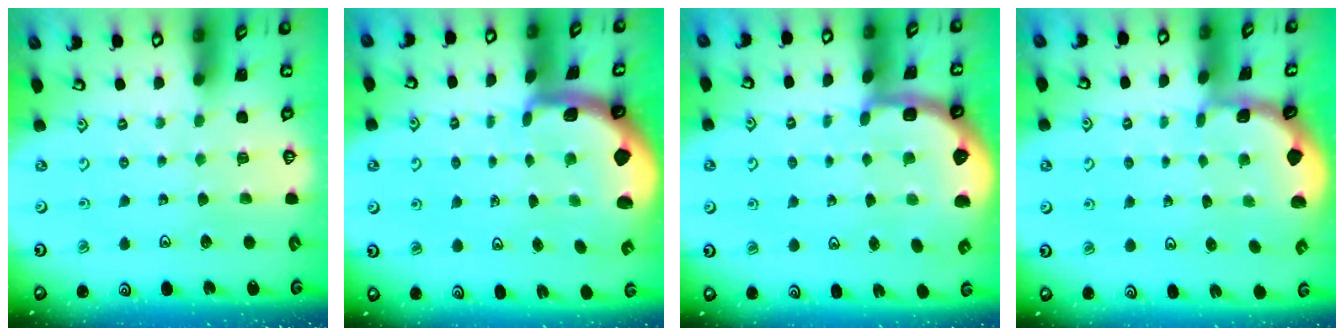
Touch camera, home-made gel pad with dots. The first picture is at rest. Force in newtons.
{"total": 1.8, "press": 1.8, "slide": 0.4}
{"total": 4.2, "press": 4.0, "slide": 1.3}
{"total": 1.3, "press": 1.2, "slide": 0.2}